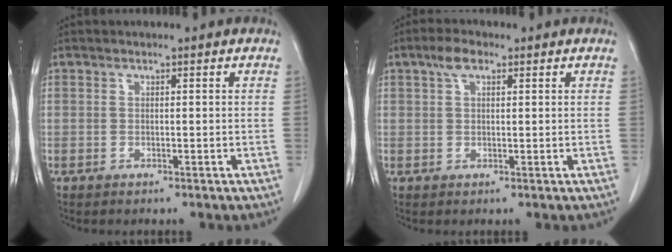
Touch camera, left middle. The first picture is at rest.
{"total": 2.9, "force": [1.6, 1.3, 2.1], "torque": [-0.044, 0.010, 0.032]}